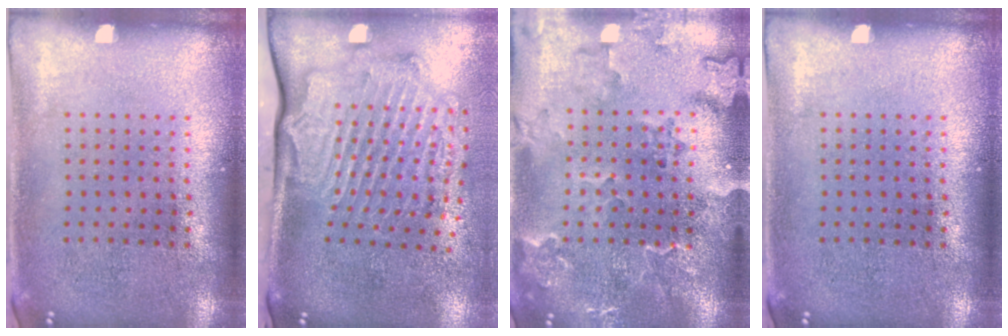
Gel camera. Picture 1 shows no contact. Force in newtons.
{"total": 2.4, "press": 2.2, "slide": 0.9}
{"total": 2.3, "press": 2.1, "slide": 0.8}
{"total": 0.0}